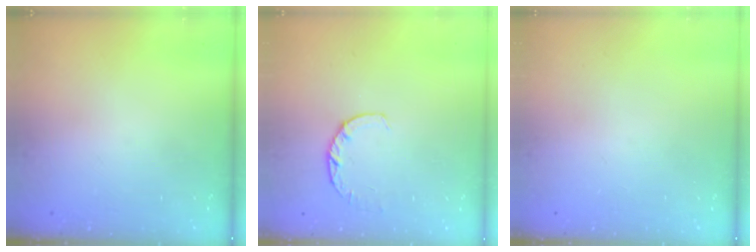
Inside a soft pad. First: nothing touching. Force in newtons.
{"total": 3.0, "press": 2.9, "slide": 0.4}
{"total": 0.0}